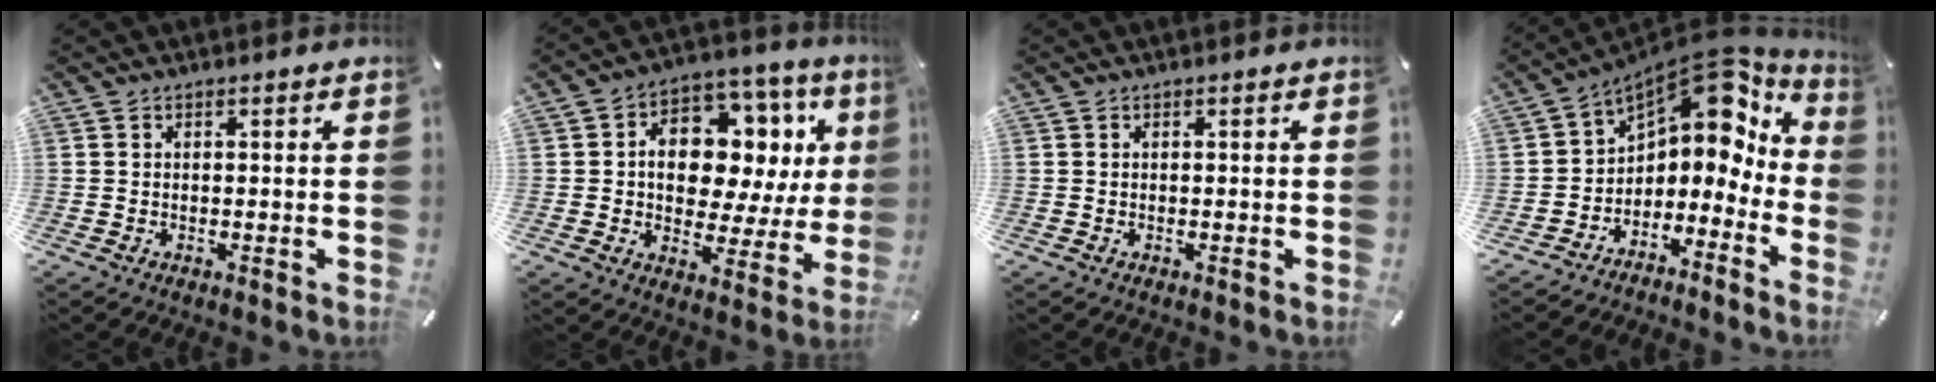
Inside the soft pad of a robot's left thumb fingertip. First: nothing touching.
{"total": 13.7, "force": [3.4, 9.8, 9.0], "torque": [-0.131, -0.031, 0.064]}
{"total": 0.0}
{"total": 8.6, "force": [5.7, 5.2, 3.9], "torque": [-0.064, -0.067, 0.097]}